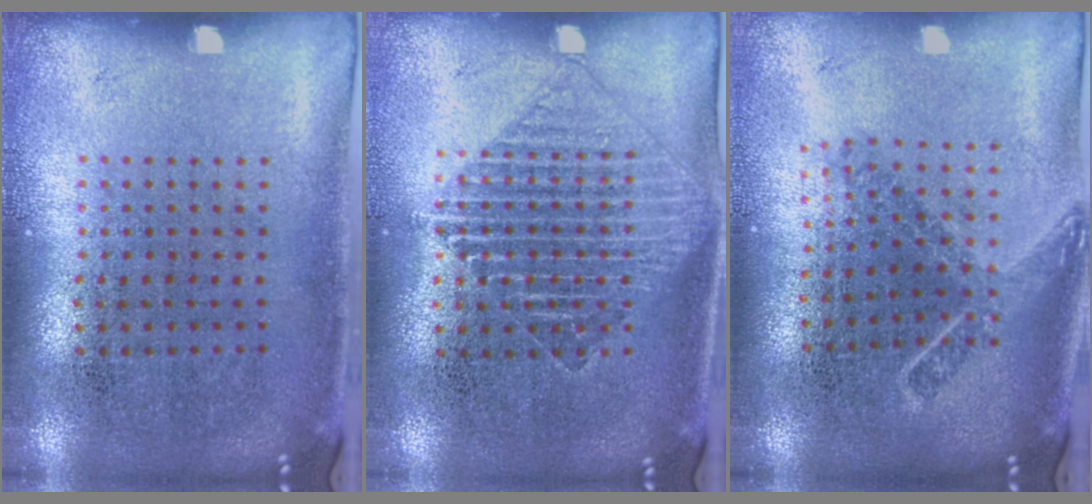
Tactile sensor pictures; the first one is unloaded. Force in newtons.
{"total": 1.5, "press": 1.4, "slide": 0.6}
{"total": 1.7, "press": 1.3, "slide": 1.1}